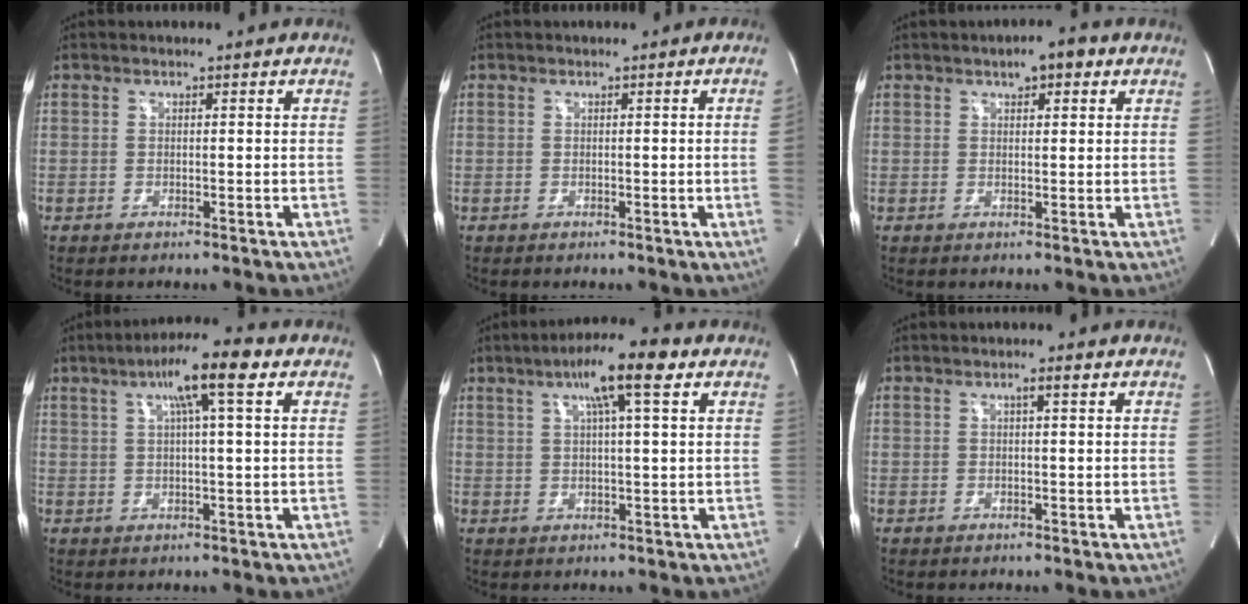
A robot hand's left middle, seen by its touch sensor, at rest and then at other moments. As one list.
[{"total": 2.1, "force": [-0.1, -1.0, 1.8], "torque": [-0.022, -0.002, 0.000]}, {"total": 3.6, "force": [2.0, 1.3, 2.7], "torque": [-0.042, 0.014, 0.027]}, {"total": 9.0, "force": [3.9, 0.3, 8.1], "torque": [-0.139, 0.022, 0.057]}, {"total": 9.3, "force": [4.5, 0.6, 8.1], "torque": [-0.139, 0.020, 0.066]}, {"total": 1.1, "force": [0.5, -0.1, 1.0], "torque": [-0.018, 0.003, 0.008]}]